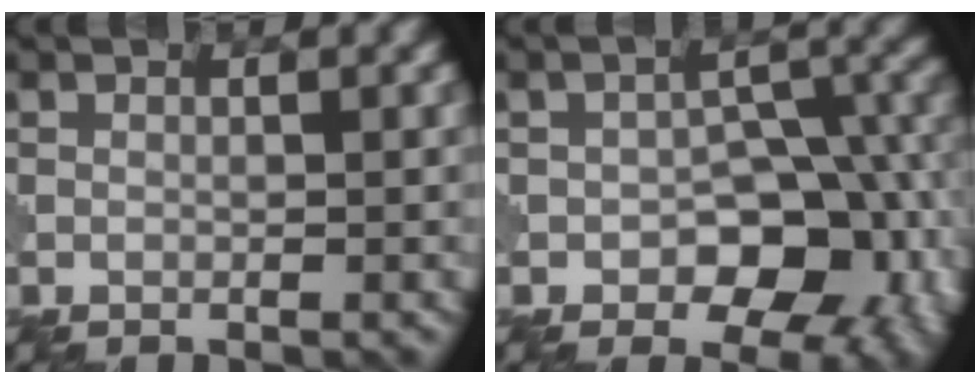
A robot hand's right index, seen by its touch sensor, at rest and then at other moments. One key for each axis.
{"total": 10.4, "fx": -2.8, "fy": 6.5, "fz": 7.6, "tx": -0.081, "ty": -0.002, "tz": -0.043}